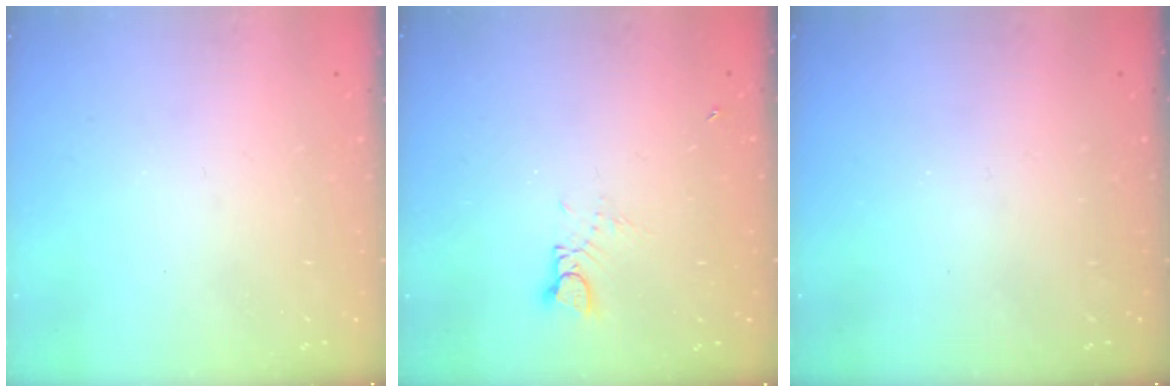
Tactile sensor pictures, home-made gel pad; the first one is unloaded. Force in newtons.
{"total": 2.7, "press": 2.7, "slide": 0.2}
{"total": 0.0}